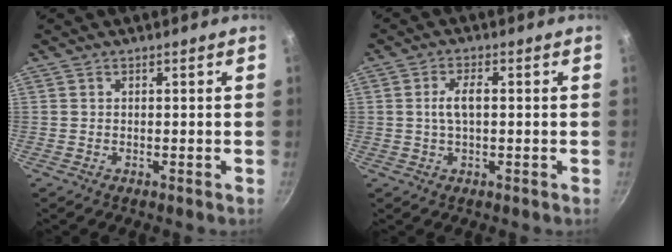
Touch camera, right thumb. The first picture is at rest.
{"total": 4.2, "force": [0.3, 1.9, 3.8], "torque": [-0.076, 0.011, 0.004]}